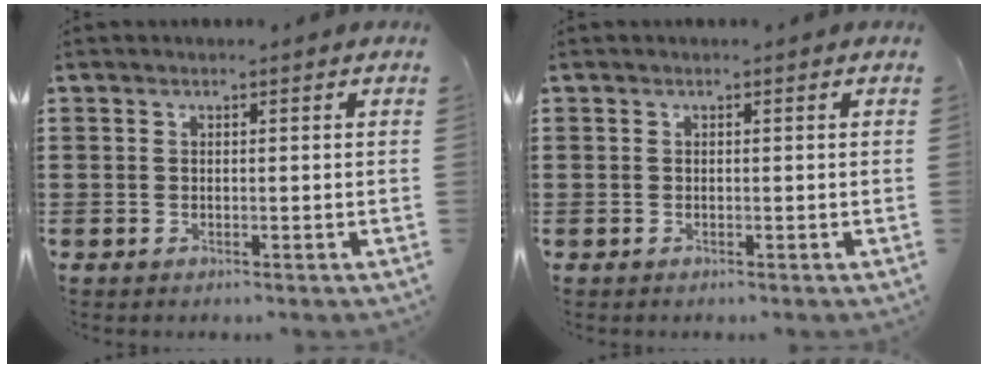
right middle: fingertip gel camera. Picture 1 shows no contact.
{"total": 0.0}